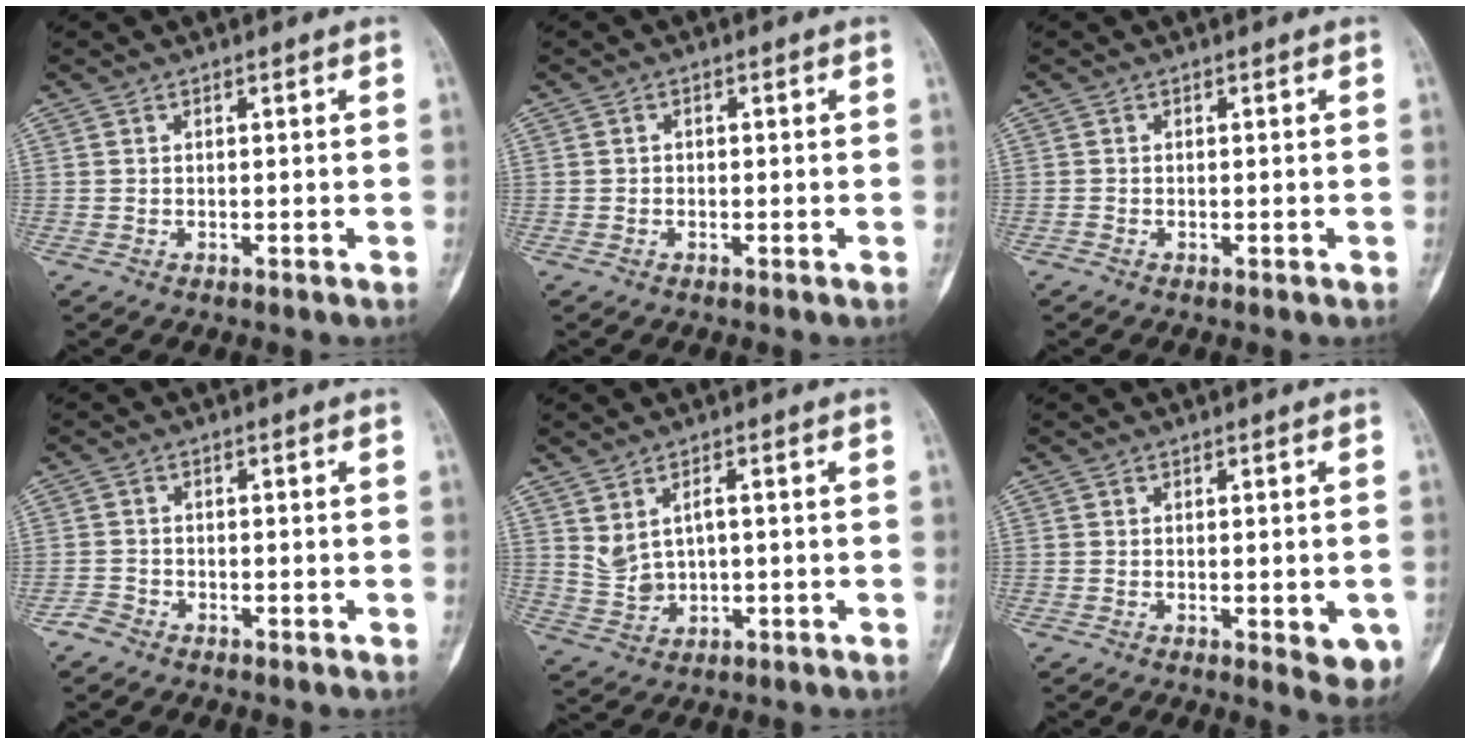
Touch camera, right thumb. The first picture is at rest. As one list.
[{"total": 0.5, "force": [-0.1, 0.5, 0.2], "torque": [0.004, 0.003, -0.004]}, {"total": 0.5, "force": [-0.4, 0.1, 0.3], "torque": [-0.002, -0.001, -0.008]}, {"total": 1.7, "force": [-1.5, 0.8, 0.1], "torque": [0.001, 0.001, -0.035]}, {"total": 5.2, "force": [1.2, 3.1, 4.0], "torque": [-0.070, -0.002, 0.036]}, {"total": 6.4, "force": [-1.8, 2.3, 5.7], "torque": [-0.054, -0.008, -0.015]}]